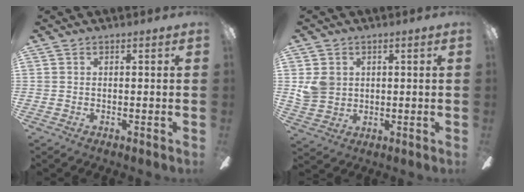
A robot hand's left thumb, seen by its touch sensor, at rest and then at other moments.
{"total": 5.7, "force": [1.6, 5.1, 2.0], "torque": [-0.035, 0.007, 0.033]}